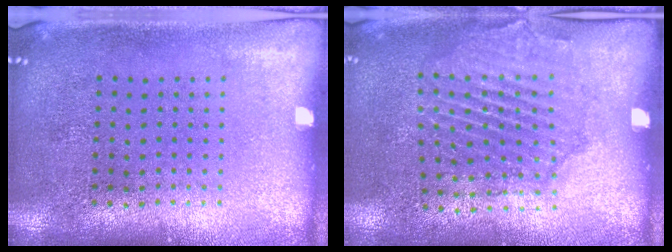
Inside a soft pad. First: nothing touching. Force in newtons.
{"total": 1.7, "press": 1.5, "slide": 0.8}